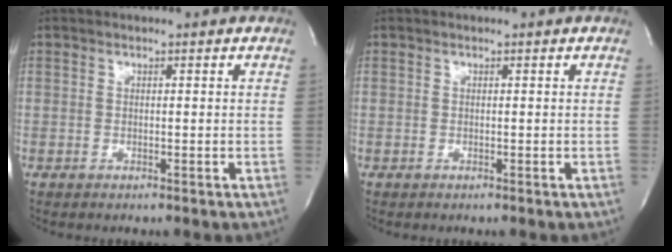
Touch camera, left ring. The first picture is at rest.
{"total": 0.0}